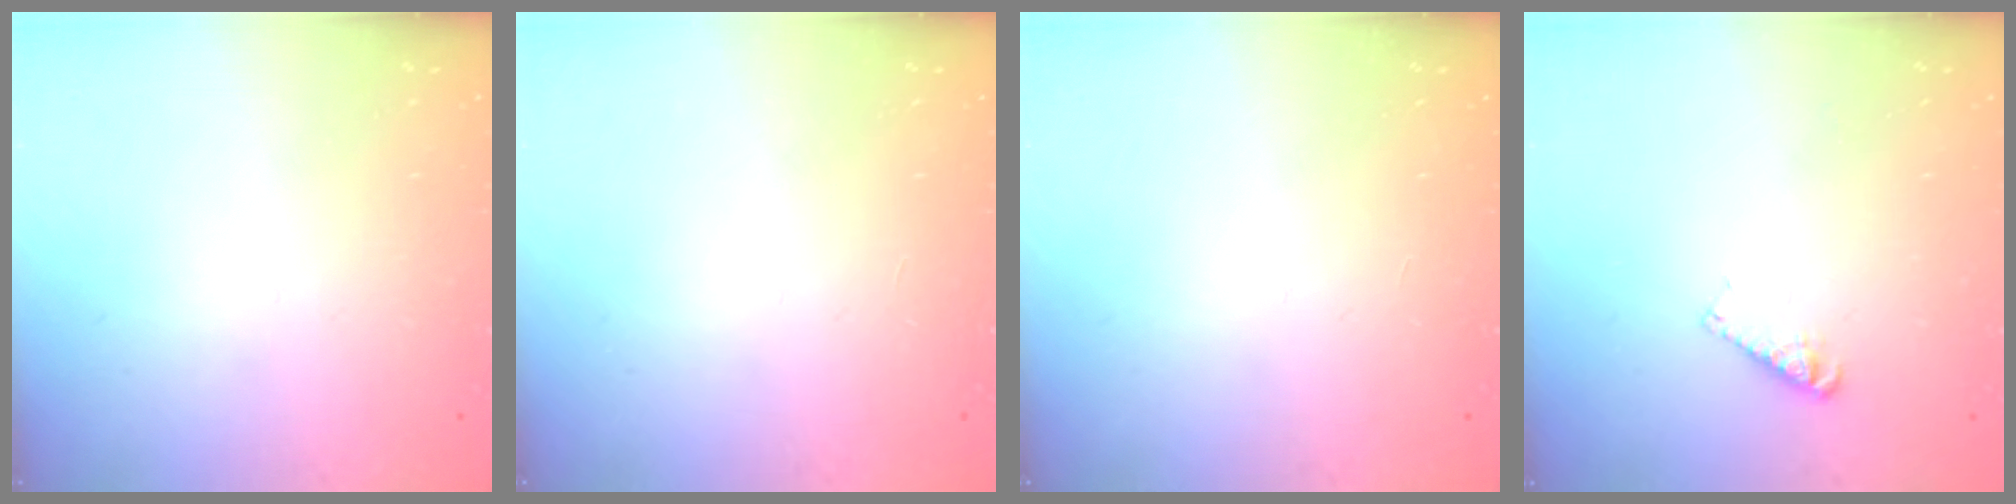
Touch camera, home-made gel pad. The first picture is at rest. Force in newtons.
{"total": 0.0}
{"total": 0.0}
{"total": 2.9, "press": 2.9, "slide": 0.3}